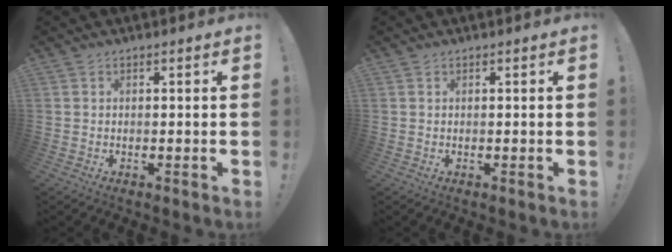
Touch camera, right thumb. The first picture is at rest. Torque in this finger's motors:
{"motor_torque": [-0.20, -0.03, 0.05, -0.11, -0.01]}